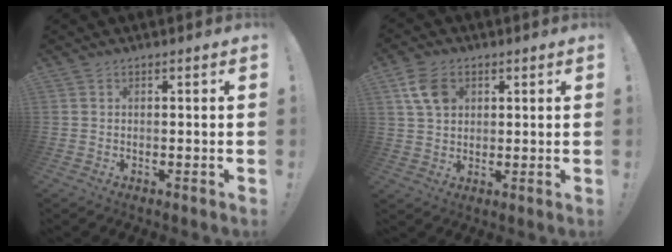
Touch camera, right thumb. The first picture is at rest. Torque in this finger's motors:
{"motor_torque": [0.02, 0.05, 0.24, 0.14, 0.01]}